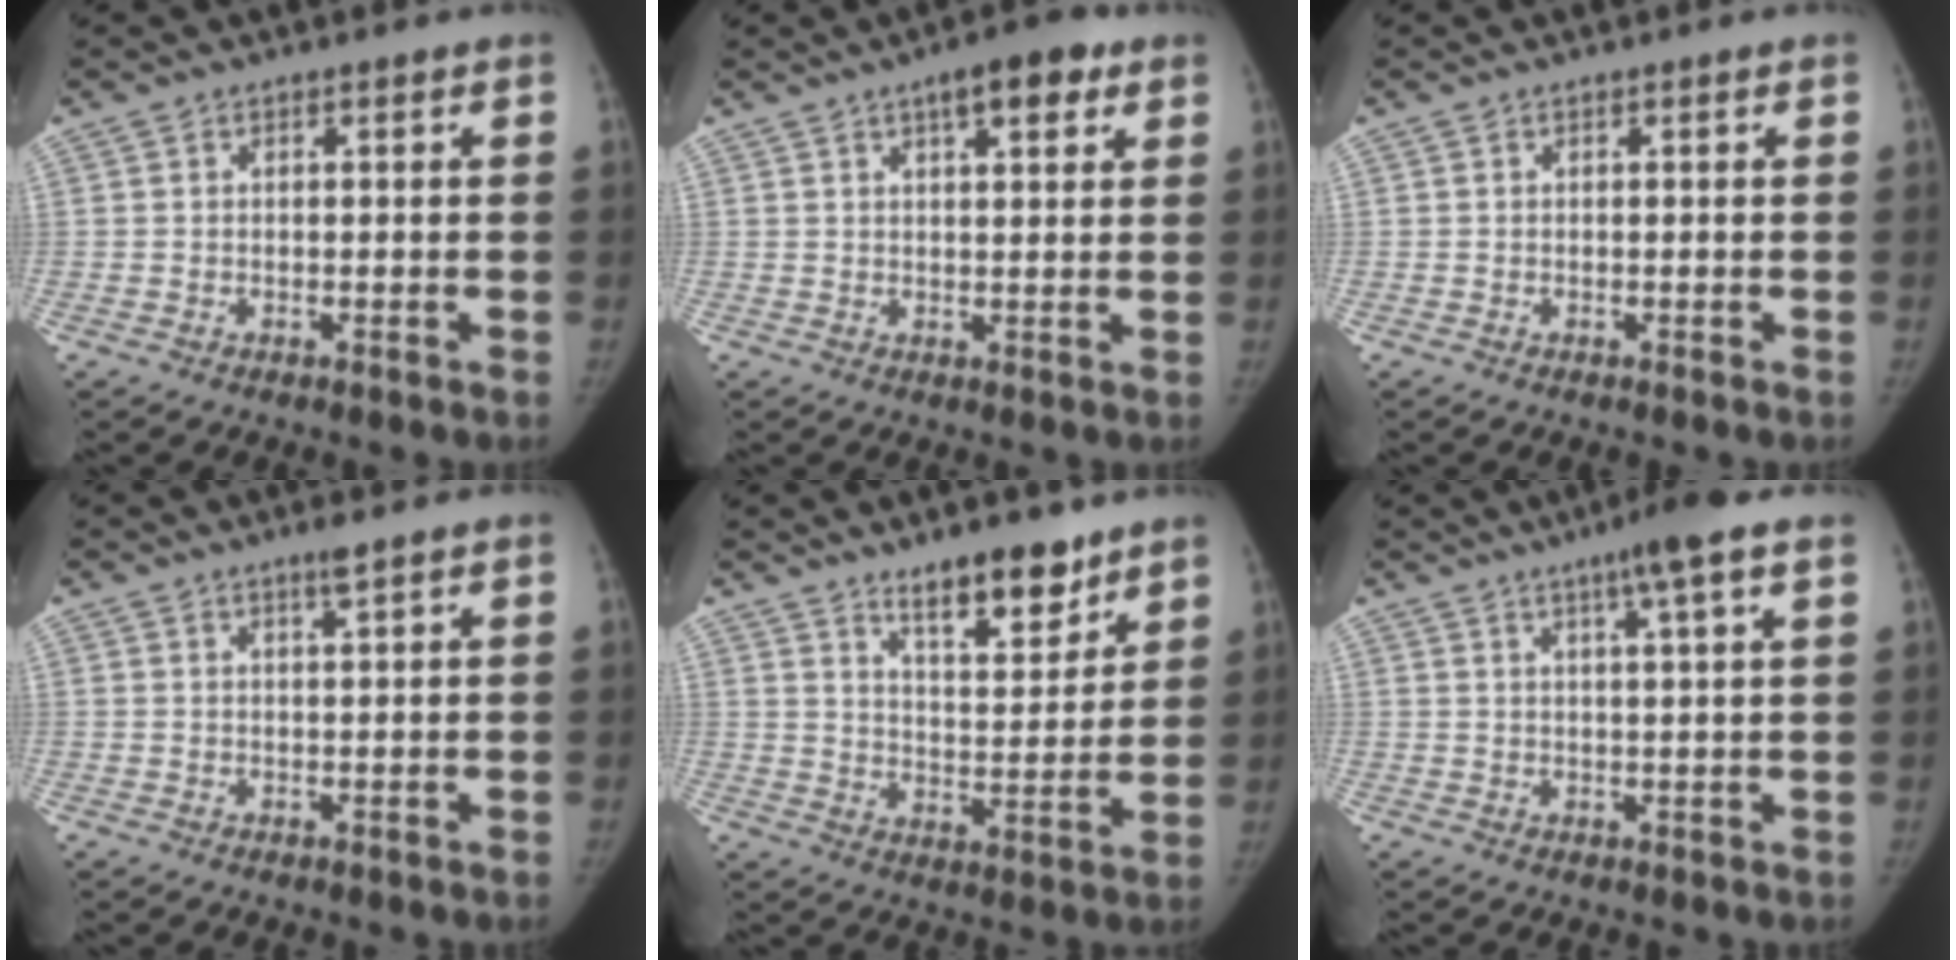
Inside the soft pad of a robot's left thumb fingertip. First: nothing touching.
{"total": 7.2, "force": [3.8, 2.7, 5.4], "torque": [-0.060, -0.007, 0.049]}
{"total": 0.0}
{"total": 1.7, "force": [1.2, 0.0, 1.2], "torque": [-0.022, -0.006, 0.022]}
{"total": 10.7, "force": [8.0, 3.6, 6.2], "torque": [-0.069, -0.062, 0.133]}
{"total": 7.3, "force": [4.3, 0.0, 5.8], "torque": [-0.087, -0.004, 0.064]}